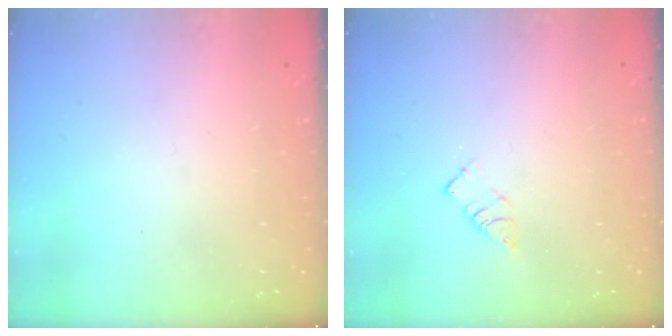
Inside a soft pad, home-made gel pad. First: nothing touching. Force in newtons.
{"total": 3.3, "press": 3.3, "slide": 0.3}